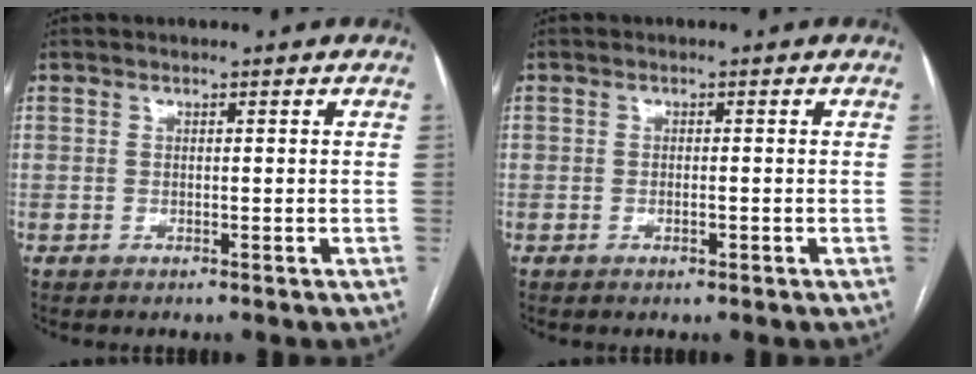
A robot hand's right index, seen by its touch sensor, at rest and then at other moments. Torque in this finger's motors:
{"motor_torque": [-0.14, -0.04, -0.02, -0.01]}